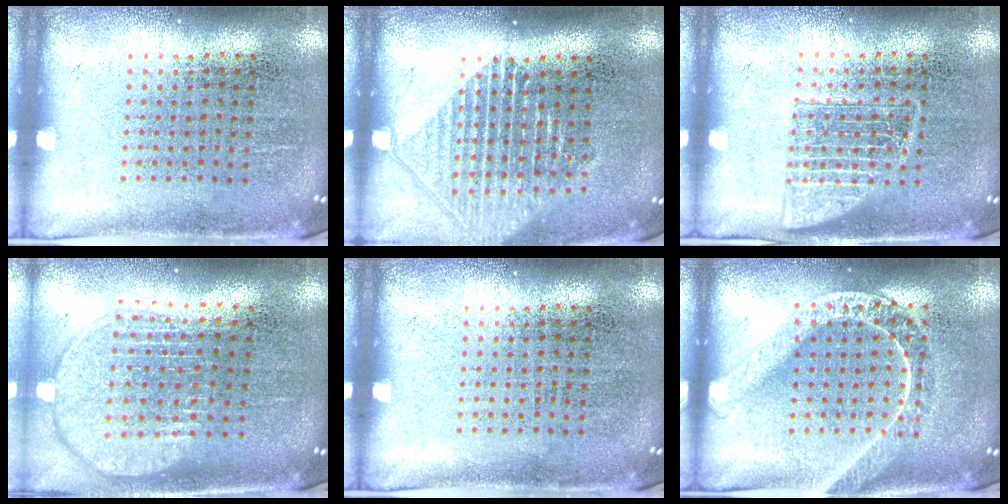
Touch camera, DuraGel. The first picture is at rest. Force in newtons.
{"total": 1.4, "press": 1.3, "slide": 0.6}
{"total": 2.2, "press": 2.1, "slide": 0.5}
{"total": 1.9, "press": 1.6, "slide": 1.1}
{"total": 0.0}
{"total": 1.4, "press": 1.4, "slide": 0.2}